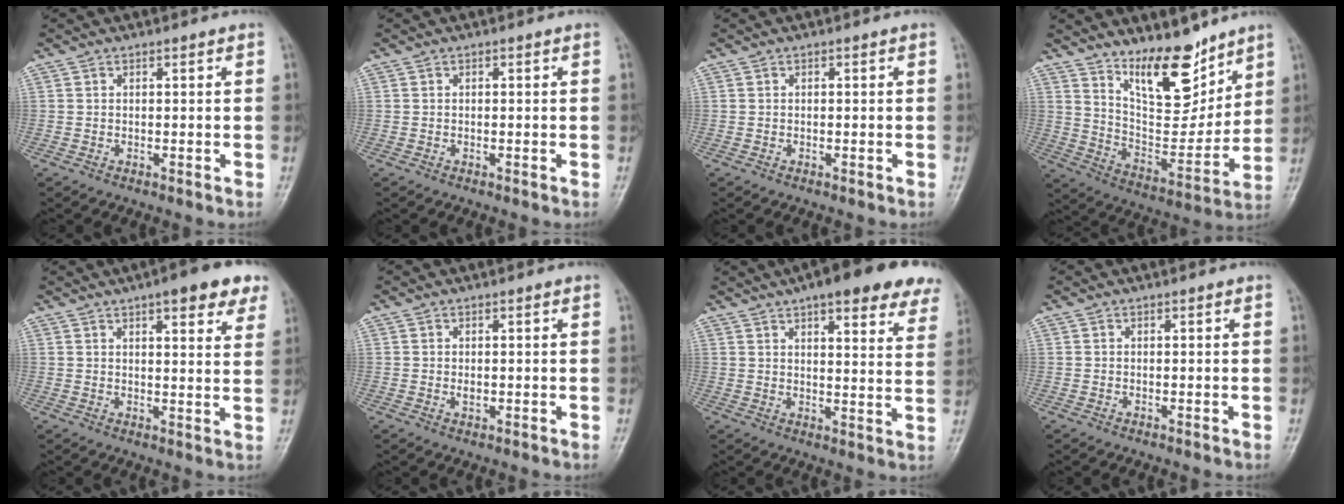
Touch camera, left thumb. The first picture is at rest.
{"total": 0.0}
{"total": 0.0}
{"total": 14.9, "force": [10.7, 5.8, 8.6], "torque": [-0.098, -0.084, 0.195]}
{"total": 10.5, "force": [6.5, 2.9, 7.8], "torque": [-0.072, -0.021, 0.075]}
{"total": 1.2, "force": [0.3, 0.7, 1.0], "torque": [-0.014, -0.004, 0.009]}
{"total": 21.4, "force": [15.3, 6.3, 13.6], "torque": [-0.144, -0.024, 0.177]}
{"total": 0.0}